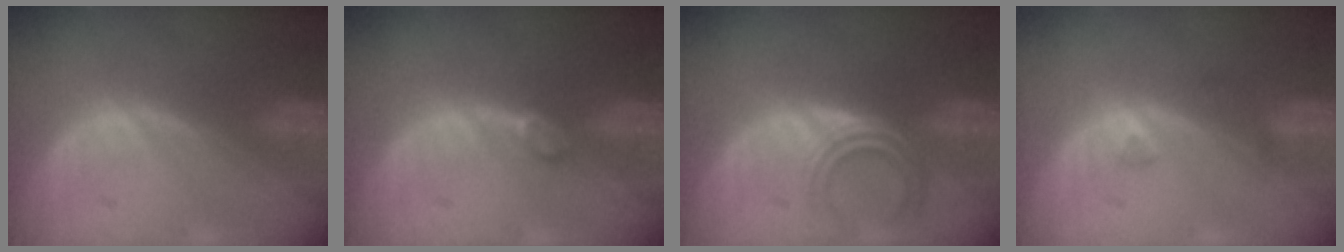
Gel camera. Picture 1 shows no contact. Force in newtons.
{"total": 2.0, "press": 1.9, "slide": 0.2}
{"total": 4.5, "press": 4.1, "slide": 1.9}
{"total": 1.2, "press": 1.2, "slide": 0.1}